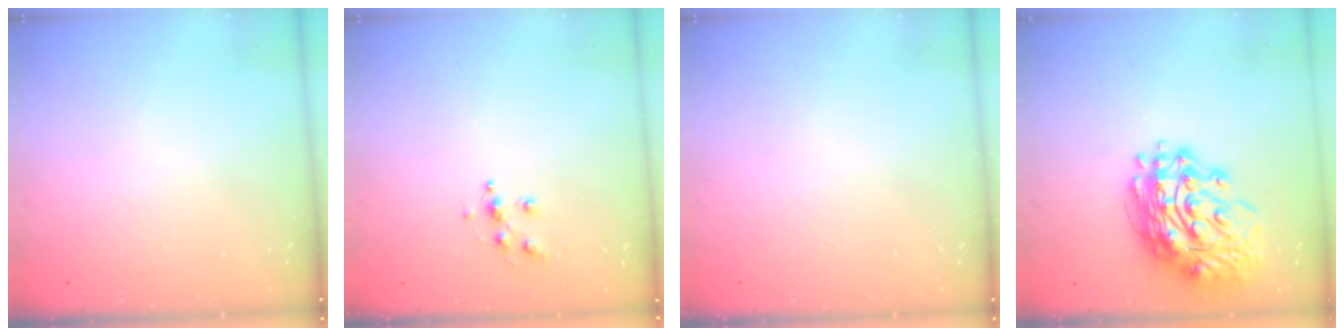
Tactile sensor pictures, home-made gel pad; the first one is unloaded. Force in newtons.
{"total": 6.1, "press": 6.1, "slide": 0.4}
{"total": 0.0}
{"total": 17.0, "press": 16.8, "slide": 2.5}